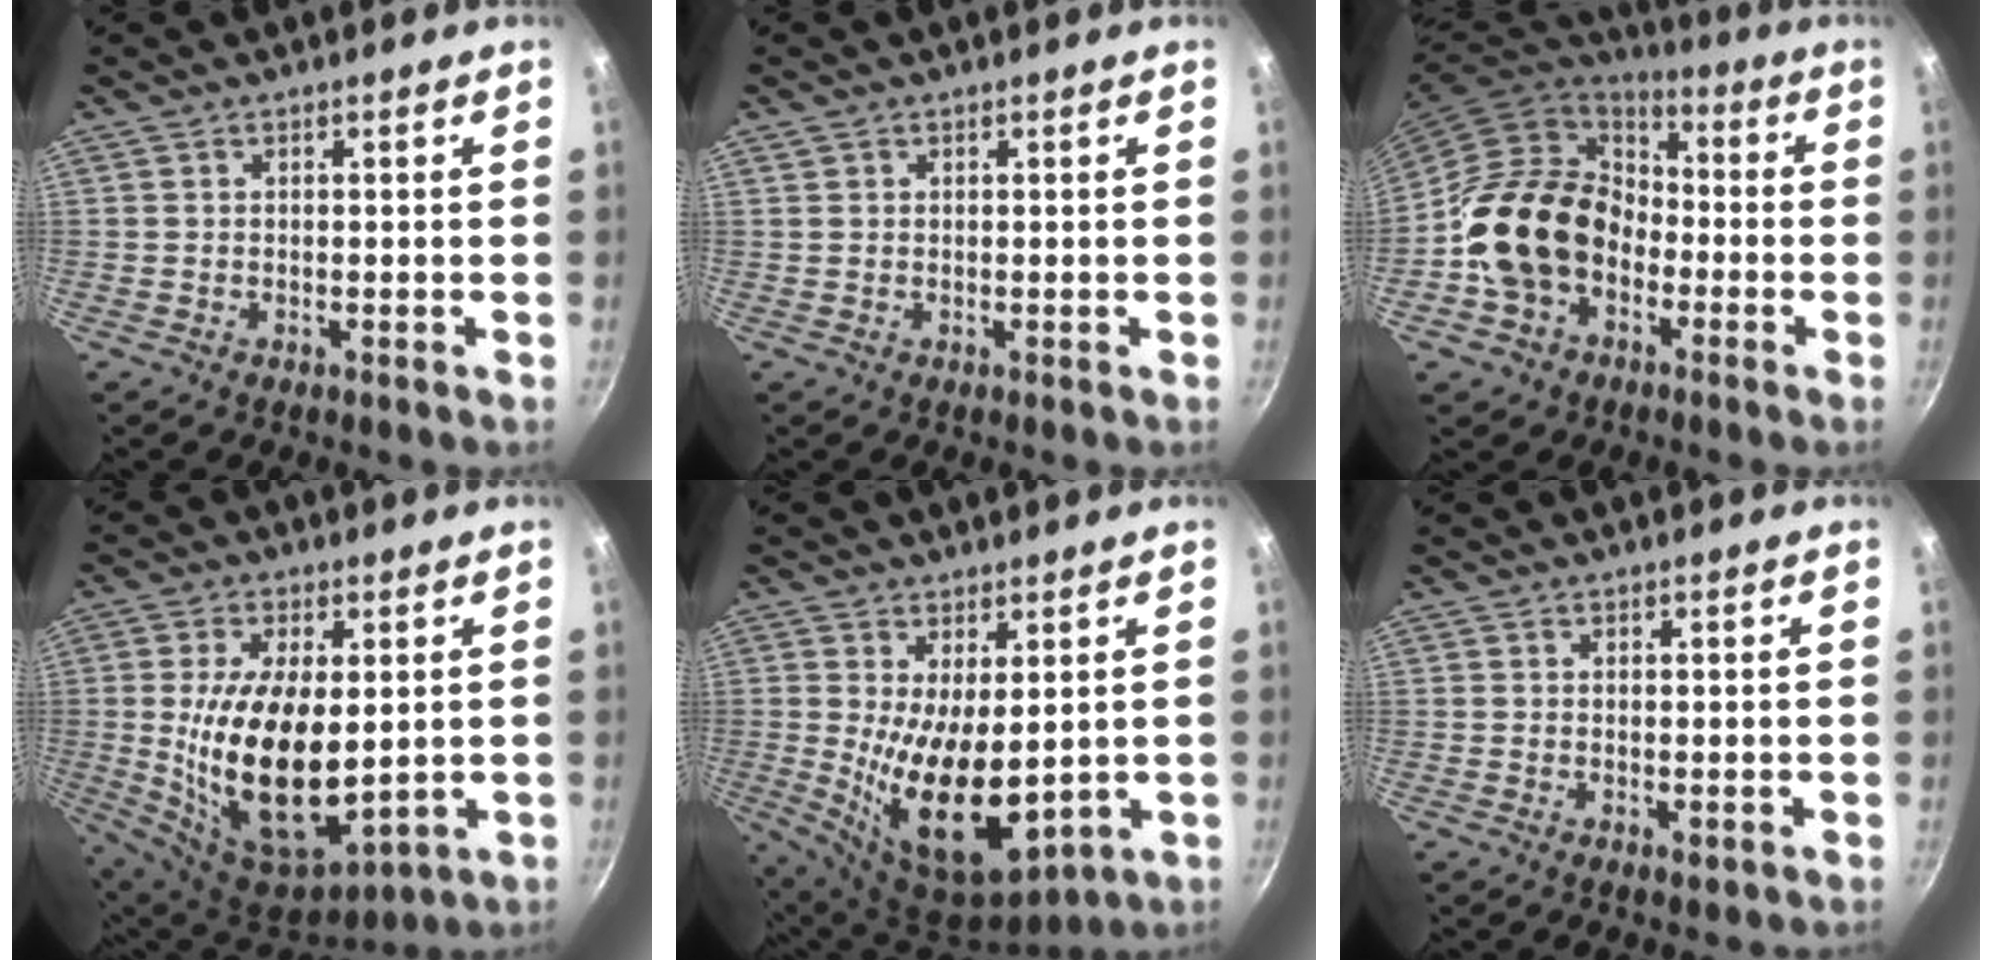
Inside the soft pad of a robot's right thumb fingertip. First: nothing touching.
{"total": 0.7, "force": [0.4, 0.6, 0.2], "torque": [-0.001, 0.003, 0.004]}
{"total": 18.3, "force": [-4.4, 14.2, 10.7], "torque": [-0.163, 0.057, -0.087]}
{"total": 20.3, "force": [0.2, 10.2, 17.5], "torque": [-0.307, -0.020, 0.021]}
{"total": 14.4, "force": [0.5, 7.0, 12.5], "torque": [-0.200, -0.039, 0.031]}
{"total": 1.0, "force": [-0.1, 0.4, 0.9], "torque": [-0.013, -0.004, -0.001]}